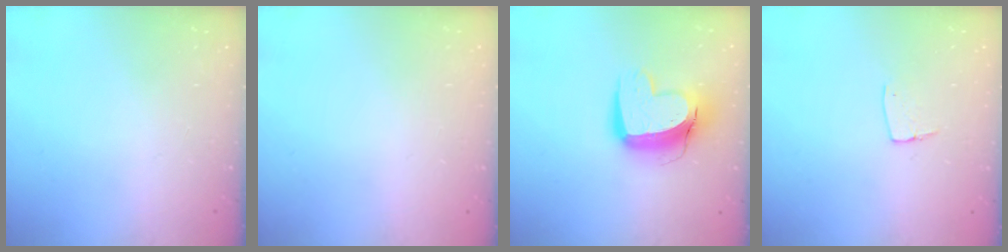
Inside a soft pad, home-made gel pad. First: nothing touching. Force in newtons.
{"total": 0.0}
{"total": 14.0, "press": 14.0, "slide": 1.5}
{"total": 6.0, "press": 6.0, "slide": 0.4}